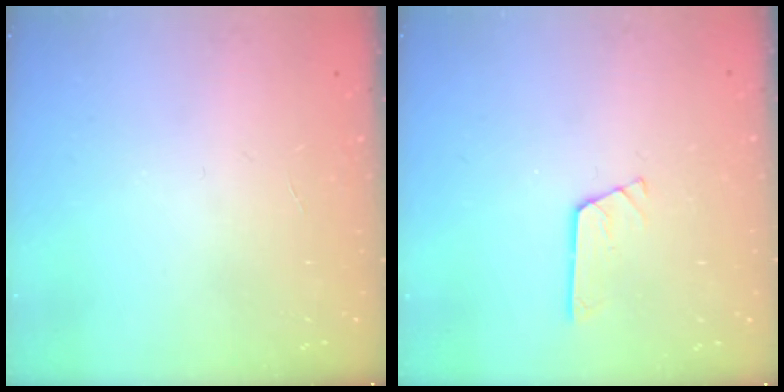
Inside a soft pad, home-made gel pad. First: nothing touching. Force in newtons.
{"total": 3.1, "press": 3.1, "slide": 0.2}